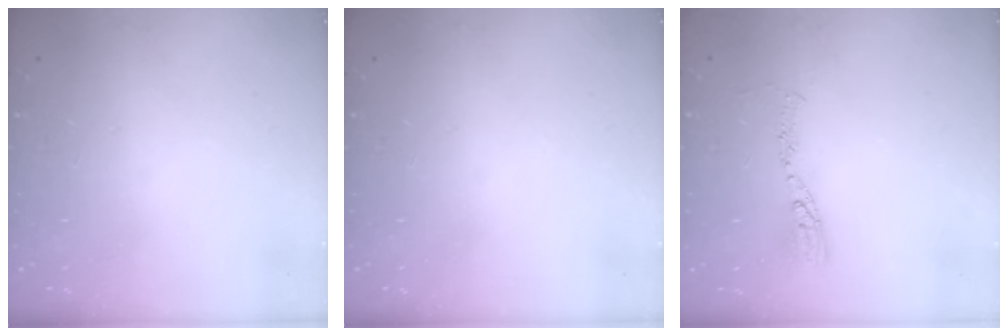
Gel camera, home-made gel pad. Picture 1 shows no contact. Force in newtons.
{"total": 0.0}
{"total": 8.2, "press": 8.1, "slide": 0.7}